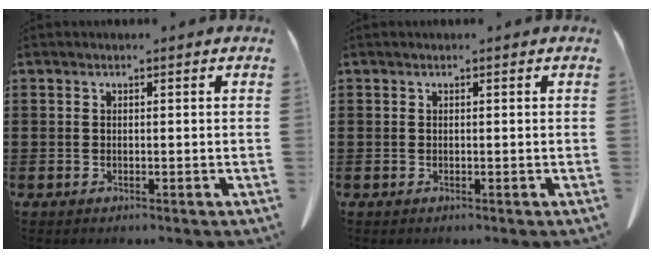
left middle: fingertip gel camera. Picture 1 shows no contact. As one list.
[{"total": 0.0}]